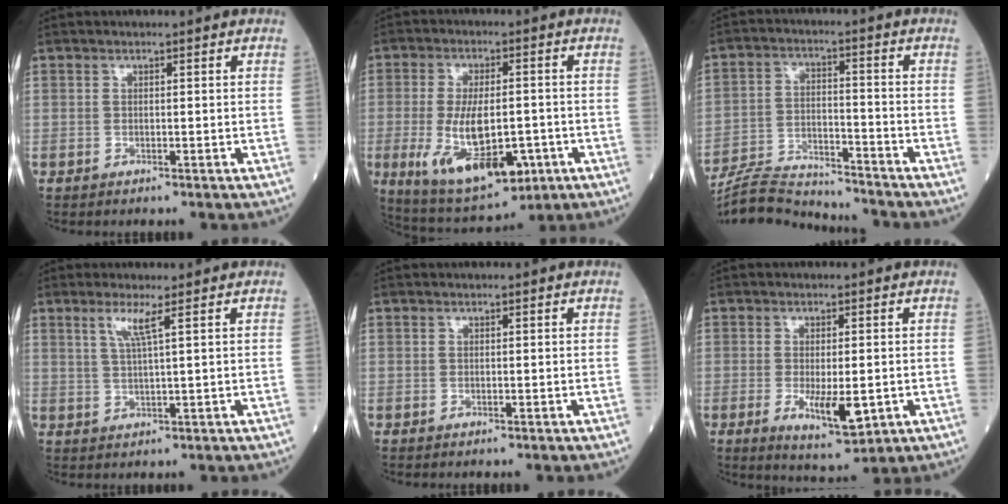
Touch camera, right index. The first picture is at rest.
{"total": 14.7, "force": [-4.2, 5.8, 12.8], "torque": [-0.230, -0.014, -0.053]}
{"total": 11.6, "force": [-11.5, 0.9, 1.3], "torque": [-0.026, 0.014, -0.201]}
{"total": 3.3, "force": [1.6, -0.6, 2.8], "torque": [-0.062, -0.003, 0.035]}
{"total": 0.0}
{"total": 7.1, "force": [-1.7, 2.1, 6.5], "torque": [-0.106, -0.015, -0.021]}